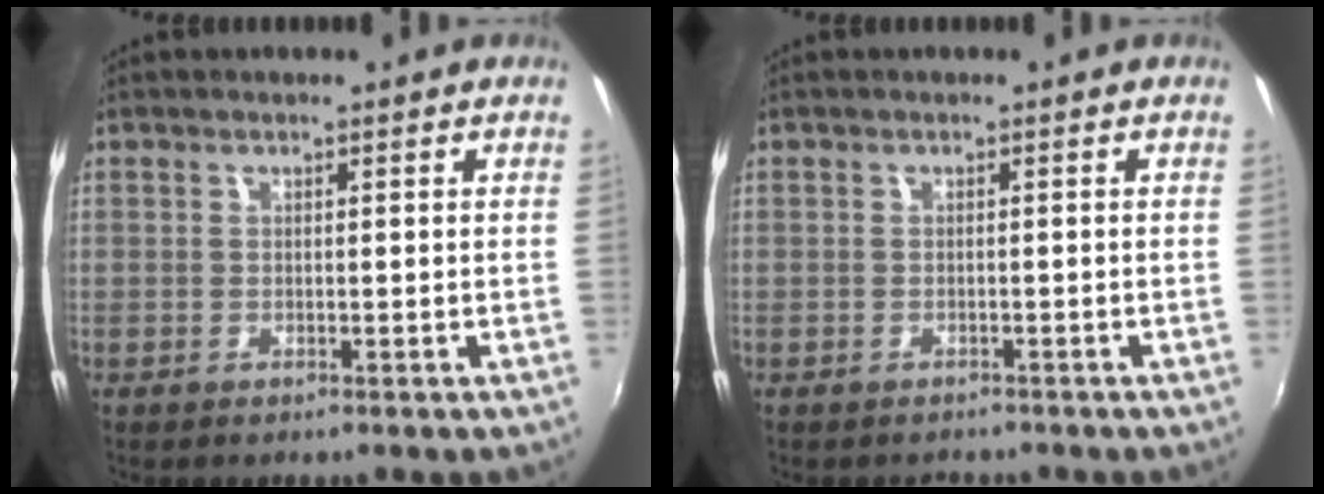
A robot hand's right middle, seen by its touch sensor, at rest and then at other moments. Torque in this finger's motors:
{"motor_torque": [0.06, -0.05, 0.00, 0.01]}